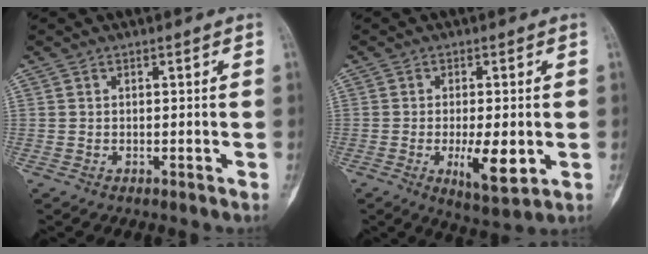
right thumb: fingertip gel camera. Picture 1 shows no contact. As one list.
[{"total": 8.1, "force": [-1.5, 2.7, 7.5], "torque": [-0.117, -0.018, -0.019]}]